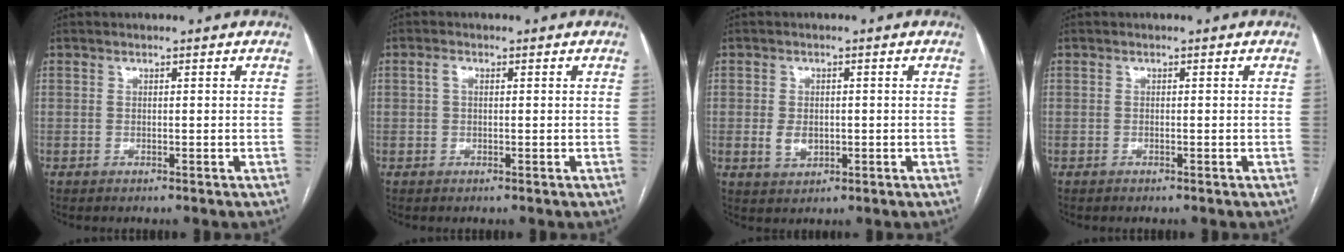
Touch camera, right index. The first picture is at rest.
{"total": 1.3, "force": [0.3, 0.8, 1.1], "torque": [-0.024, 0.008, 0.004]}
{"total": 3.3, "force": [-0.4, 2.2, 2.3], "torque": [-0.043, -0.001, 0.002]}
{"total": 0.0}